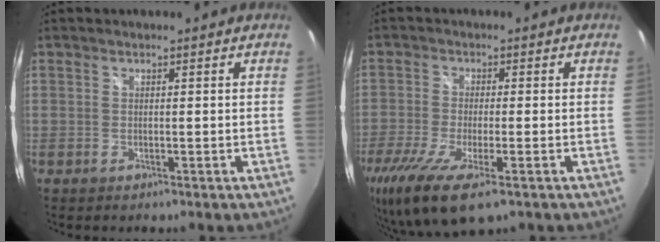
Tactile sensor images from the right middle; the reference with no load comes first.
{"total": 13.7, "force": [-7.8, 3.7, 10.7], "torque": [-0.228, -0.060, -0.135]}